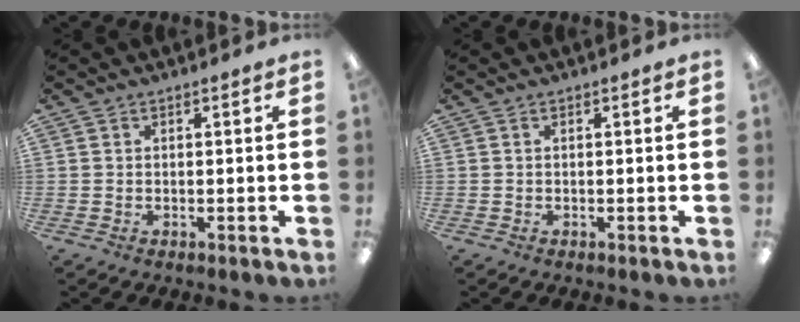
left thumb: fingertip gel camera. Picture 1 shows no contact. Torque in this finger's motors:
{"motor_torque": [-0.03, 0.02, 0.00, 0.00, 0.00]}